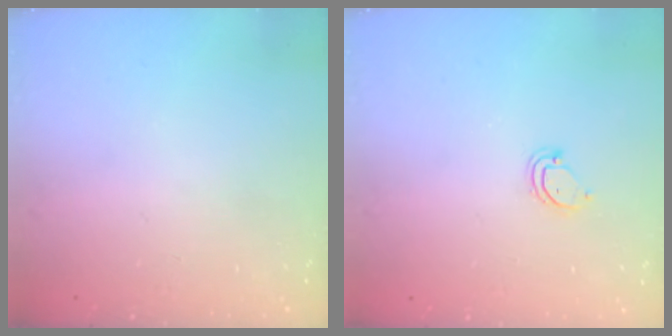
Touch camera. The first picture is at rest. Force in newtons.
{"total": 3.6, "press": 3.6, "slide": 0.2}